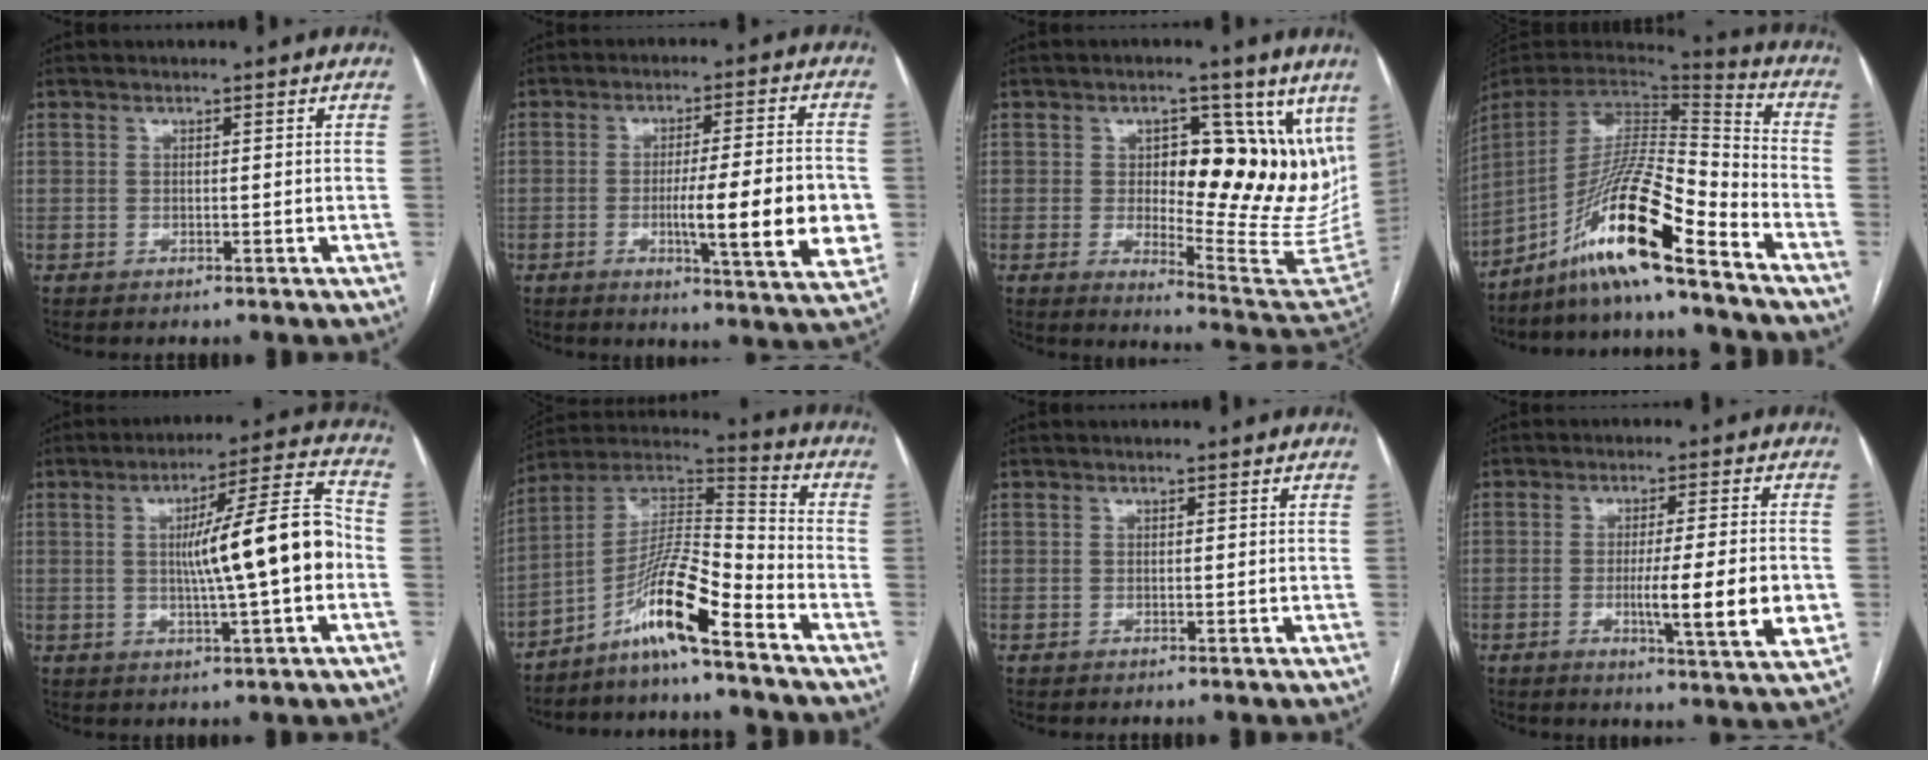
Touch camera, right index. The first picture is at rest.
{"total": 13.8, "force": [-2.4, 1.2, 13.6], "torque": [-0.193, -0.011, -0.034]}
{"total": 17.9, "force": [5.9, 6.7, 15.5], "torque": [-0.192, -0.005, 0.087]}
{"total": 17.2, "force": [-11.9, 0.6, 12.5], "torque": [-0.242, 0.007, -0.216]}
{"total": 13.5, "force": [-0.8, 0.4, 13.4], "torque": [-0.205, 0.018, -0.014]}
{"total": 12.6, "force": [-8.2, 0.5, 9.6], "torque": [-0.182, 0.015, -0.153]}
{"total": 0.0}
{"total": 10.9, "force": [-2.0, 0.3, 10.7], "torque": [-0.158, -0.020, -0.034]}